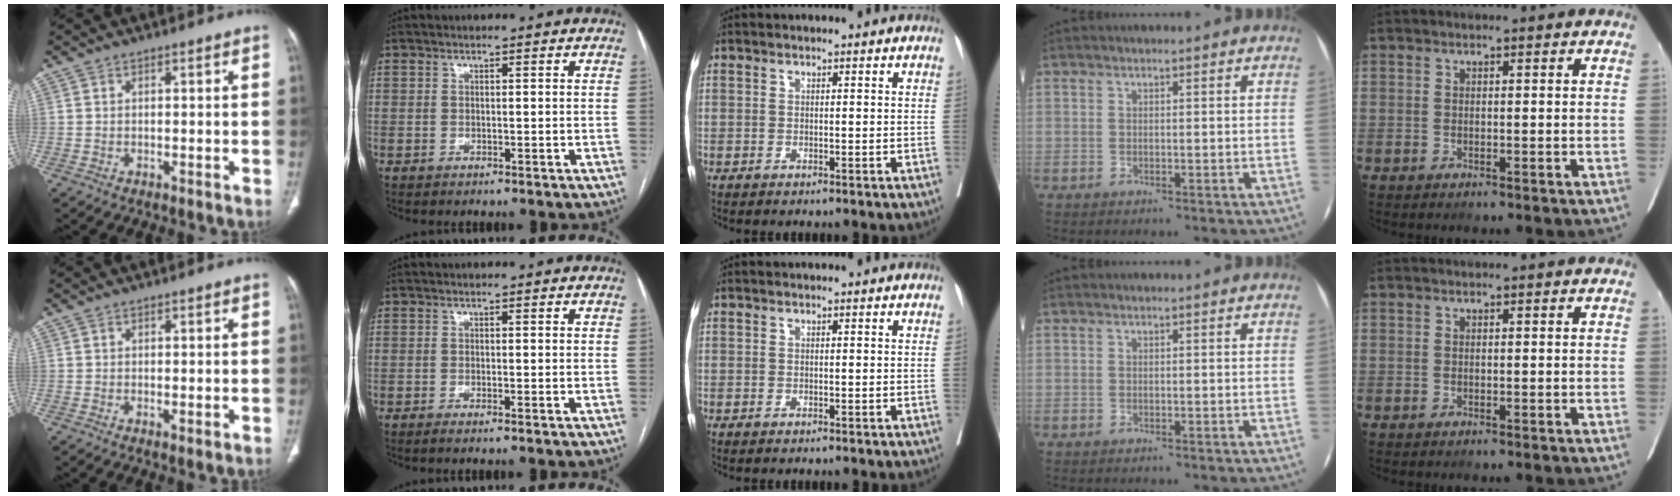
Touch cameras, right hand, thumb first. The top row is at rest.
{"thumb": {"total": 0.8, "force": [0.0, 0.2, 0.8], "torque": [-0.017, -0.006, 0.001]}, "index": {"total": 0.9, "force": [-0.5, -0.1, 0.7], "torque": [-0.013, 0.000, -0.011]}}